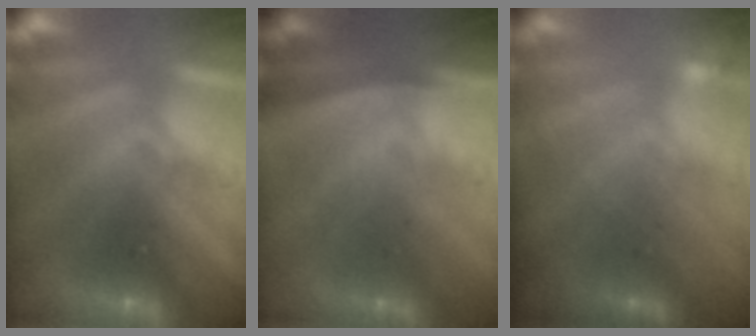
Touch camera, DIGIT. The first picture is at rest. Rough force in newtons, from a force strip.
{"total": 1.3}
{"total": 2.2}